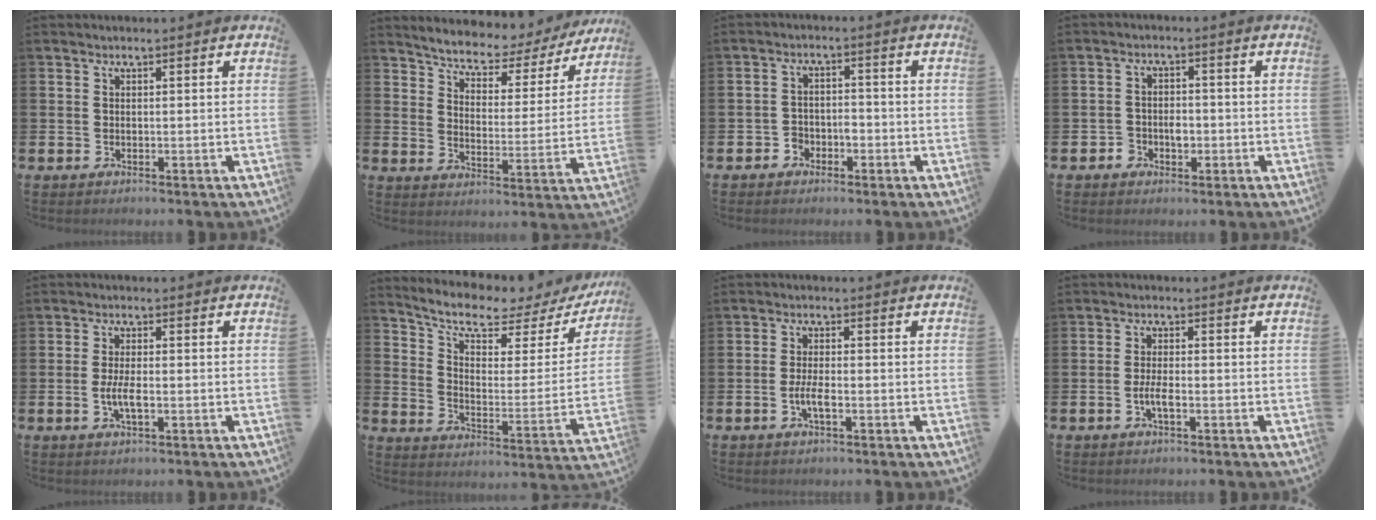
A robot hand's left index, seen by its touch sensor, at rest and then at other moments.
{"total": 5.6, "force": [5.2, 1.8, 1.0], "torque": [-0.054, -0.040, 0.084]}
{"total": 2.5, "force": [-1.8, 1.6, 0.6], "torque": [-0.026, 0.009, -0.039]}
{"total": 2.5, "force": [-1.0, 2.0, 1.1], "torque": [-0.025, 0.006, -0.024]}
{"total": 3.4, "force": [-0.7, 1.1, 3.1], "torque": [-0.061, -0.001, -0.016]}
{"total": 7.3, "force": [6.1, 2.2, 3.2], "torque": [-0.094, -0.047, 0.099]}
{"total": 2.9, "force": [-0.9, 0.9, 2.6], "torque": [-0.053, 0.000, -0.020]}
{"total": 2.6, "force": [-0.9, 0.8, 2.3], "torque": [-0.049, 0.000, -0.020]}